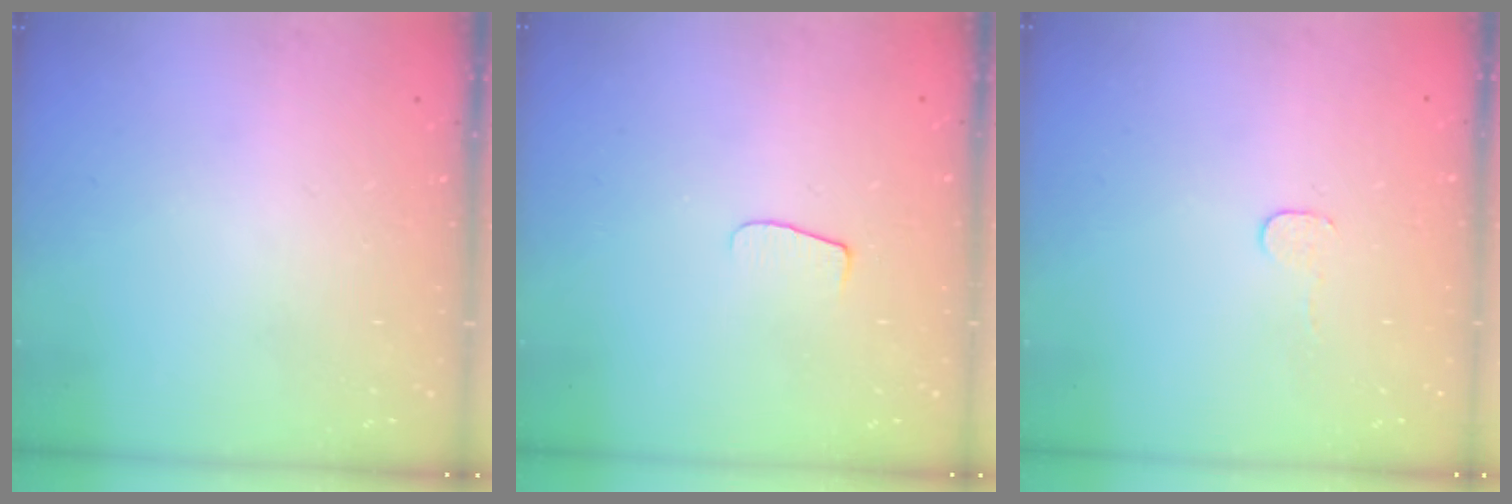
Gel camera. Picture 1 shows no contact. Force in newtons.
{"total": 6.0, "press": 6.0, "slide": 0.6}
{"total": 2.7, "press": 2.7, "slide": 0.2}